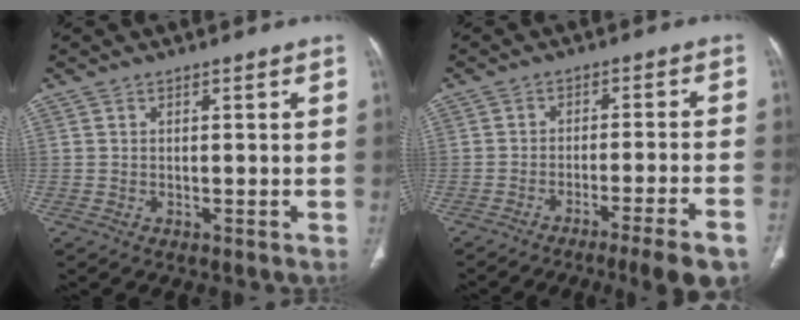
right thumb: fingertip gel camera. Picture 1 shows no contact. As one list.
[{"total": 12.5, "force": [-9.7, 0.0, 7.9], "torque": [-0.110, 0.034, -0.136]}]